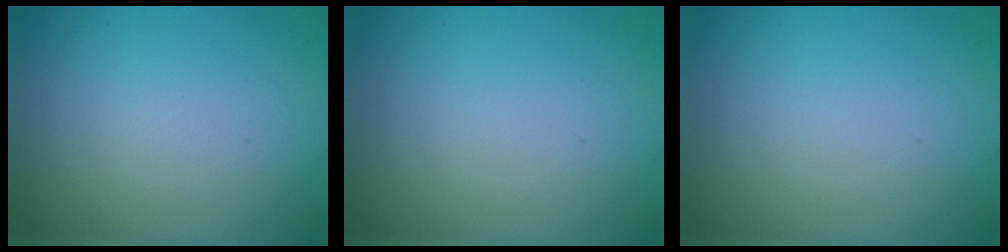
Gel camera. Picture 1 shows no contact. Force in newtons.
{"total": 0.0}
{"total": 0.0}